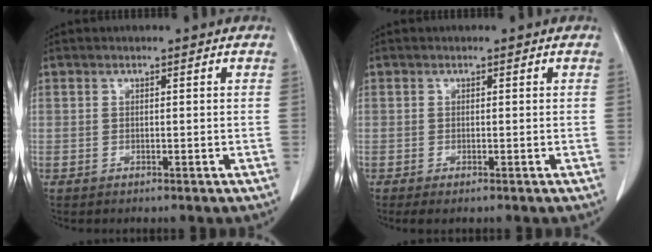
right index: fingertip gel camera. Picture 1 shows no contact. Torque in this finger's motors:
{"motor_torque": [-0.06, 0.05, 0.07, 0.02]}